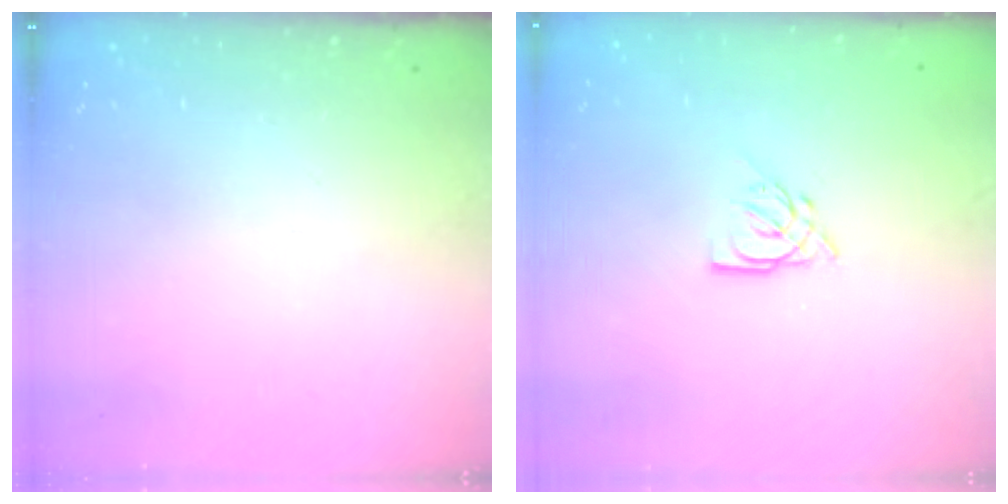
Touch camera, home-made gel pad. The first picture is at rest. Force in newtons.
{"total": 4.3, "press": 4.2, "slide": 0.5}